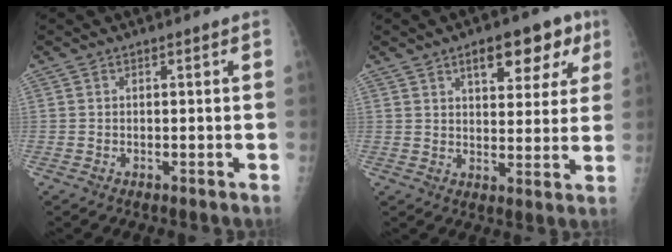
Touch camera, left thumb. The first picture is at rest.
{"total": 11.4, "force": [6.0, 5.6, 7.9], "torque": [-0.063, -0.013, 0.079]}